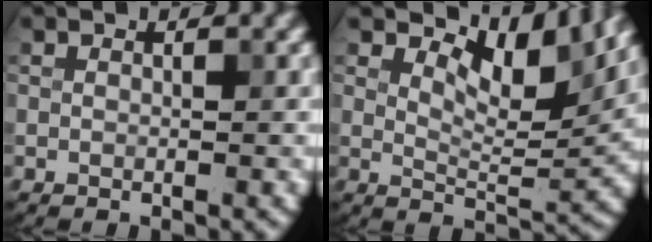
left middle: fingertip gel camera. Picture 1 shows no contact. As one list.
[{"total": 6.4, "force": [3.6, 2.8, 4.5], "torque": [-0.070, -0.002, 0.054]}]